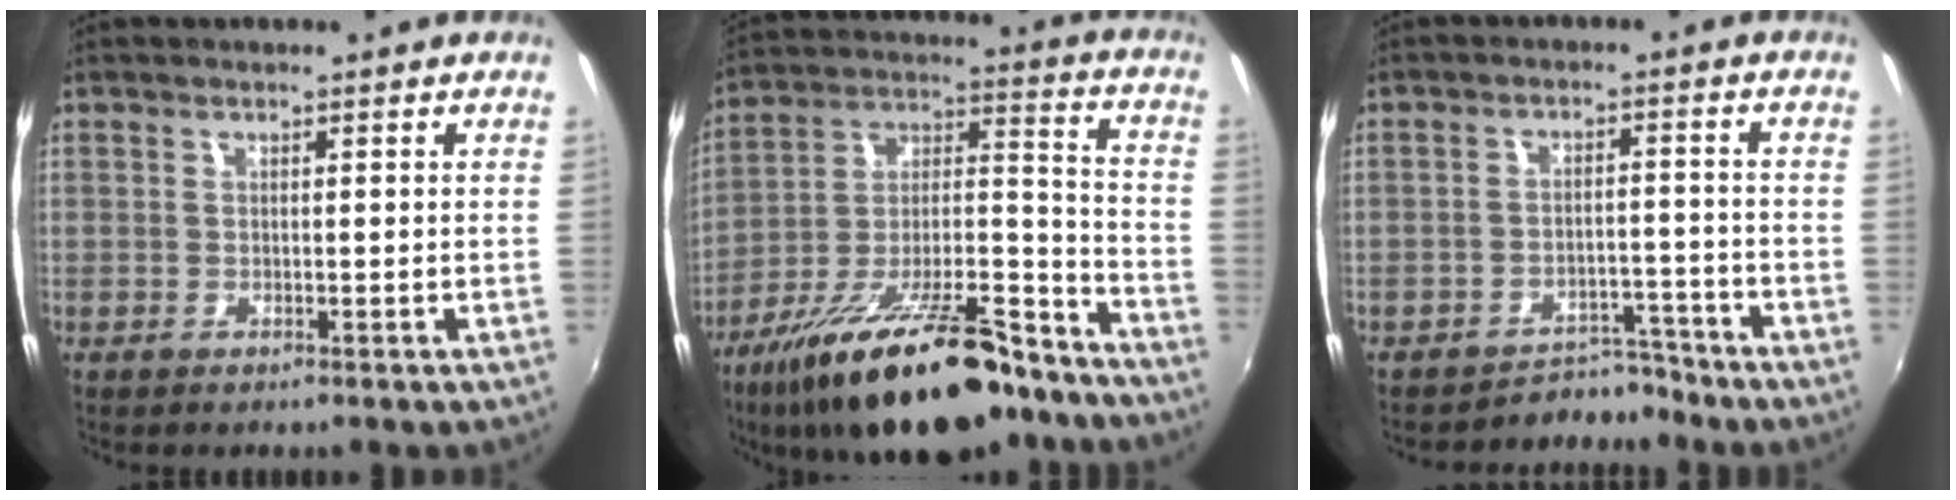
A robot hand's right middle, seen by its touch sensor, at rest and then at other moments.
{"total": 25.6, "force": [-18.0, 8.2, 16.2], "torque": [-0.271, -0.005, -0.274]}
{"total": 5.4, "force": [-5.1, 1.6, -0.3], "torque": [0.003, 0.016, -0.072]}